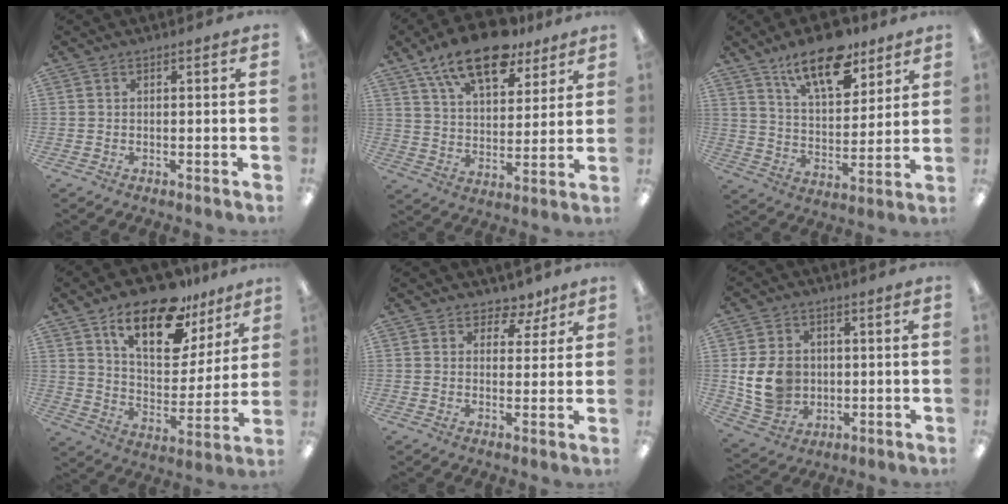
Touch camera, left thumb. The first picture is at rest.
{"total": 17.2, "force": [12.1, 7.8, 9.4], "torque": [-0.157, -0.062, 0.212]}
{"total": 15.7, "force": [11.2, 6.6, 8.9], "torque": [-0.143, -0.057, 0.193]}
{"total": 19.6, "force": [13.2, 8.8, 11.5], "torque": [-0.187, -0.073, 0.226]}
{"total": 4.8, "force": [3.6, 3.1, 1.0], "torque": [-0.003, -0.022, 0.062]}
{"total": 10.8, "force": [0.4, 9.1, 5.8], "torque": [-0.124, 0.008, 0.013]}